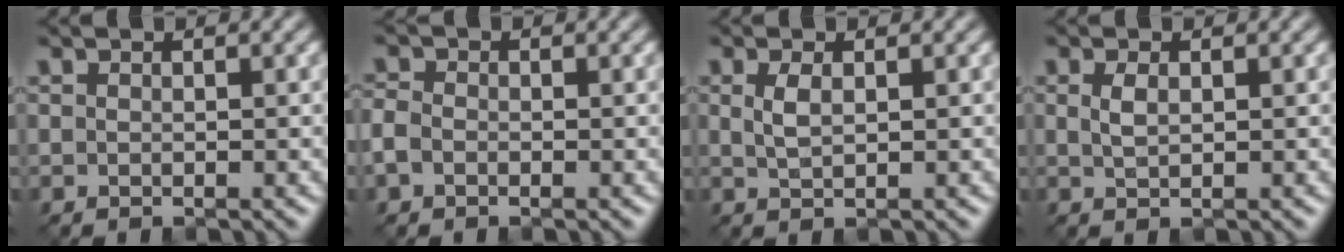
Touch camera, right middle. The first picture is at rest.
{"total": 1.6, "force": [-0.6, 1.2, 0.9], "torque": [-0.018, 0.003, -0.019]}
{"total": 1.6, "force": [0.5, 0.6, 1.4], "torque": [-0.032, 0.001, 0.011]}
{"total": 1.2, "force": [0.4, 0.5, 1.1], "torque": [-0.025, 0.000, 0.009]}